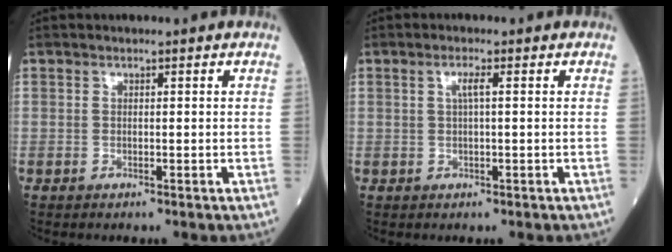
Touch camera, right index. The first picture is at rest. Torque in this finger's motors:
{"motor_torque": [-0.09, -0.07, 0.15, 0.04]}